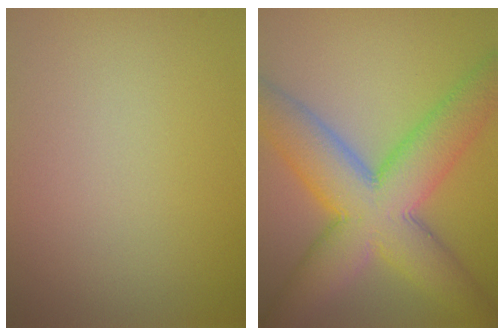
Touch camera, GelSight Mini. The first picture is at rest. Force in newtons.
{"total": 10.7, "press": 10.7, "slide": 0.3}